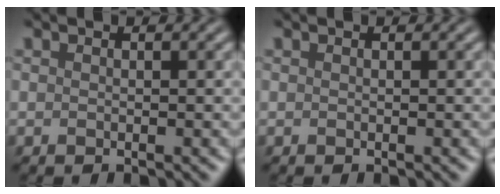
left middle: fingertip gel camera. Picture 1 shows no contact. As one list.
[{"total": 0.0}]